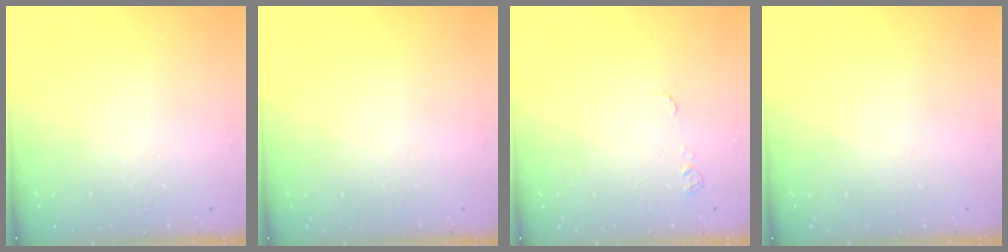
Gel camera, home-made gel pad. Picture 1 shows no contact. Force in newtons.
{"total": 0.0}
{"total": 5.3, "press": 5.2, "slide": 0.5}
{"total": 0.0}